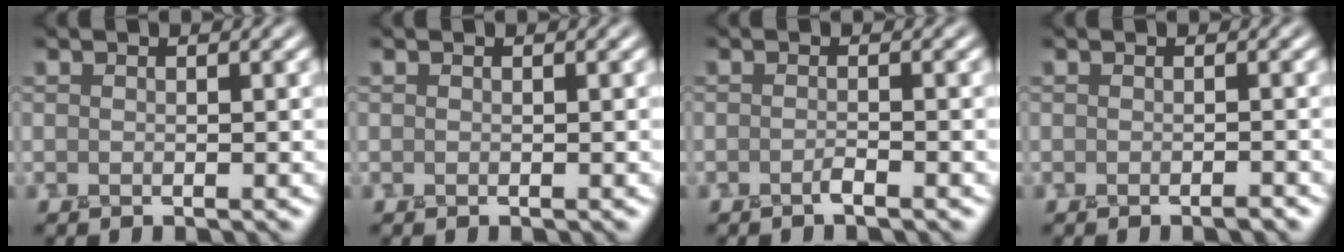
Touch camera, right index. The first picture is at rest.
{"total": 0.0}
{"total": 0.8, "force": [-0.6, 0.1, 0.5], "torque": [-0.005, 0.006, -0.015]}
{"total": 1.0, "force": [-0.7, 0.2, 0.6], "torque": [-0.003, -0.001, -0.016]}